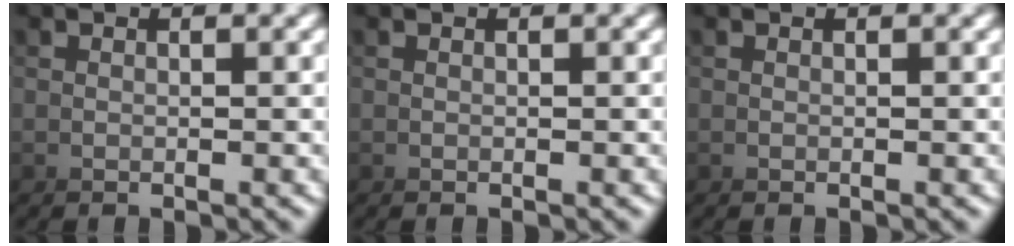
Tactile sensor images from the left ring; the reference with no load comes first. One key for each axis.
{"total": 0.0}
{"total": 4.4, "fx": 1.2, "fy": -3.1, "fz": -2.9, "tx": 0.049, "ty": 0.021, "tz": 0.009}